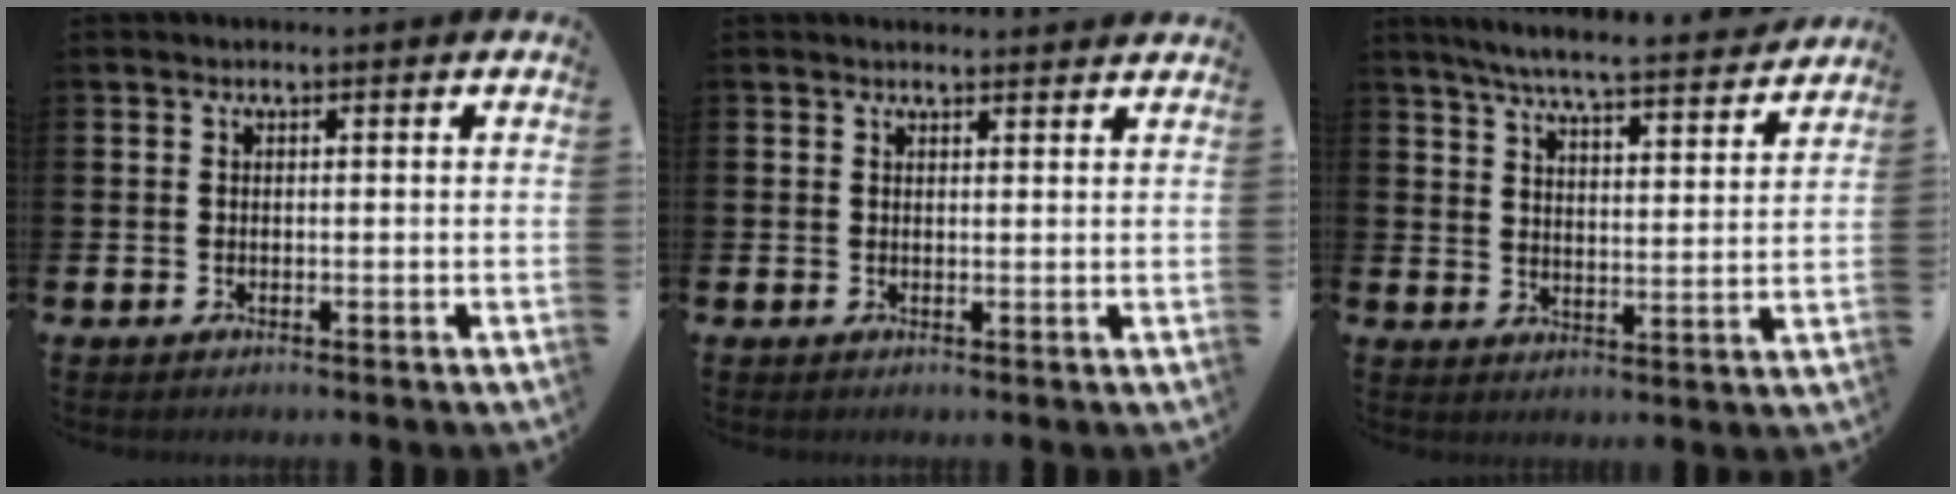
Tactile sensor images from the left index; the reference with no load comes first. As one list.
[{"total": 1.5, "force": [1.5, 0.1, 0.0], "torque": [0.007, -0.009, 0.026]}, {"total": 6.6, "force": [6.2, 0.1, 2.2], "torque": [-0.060, -0.045, 0.104]}]